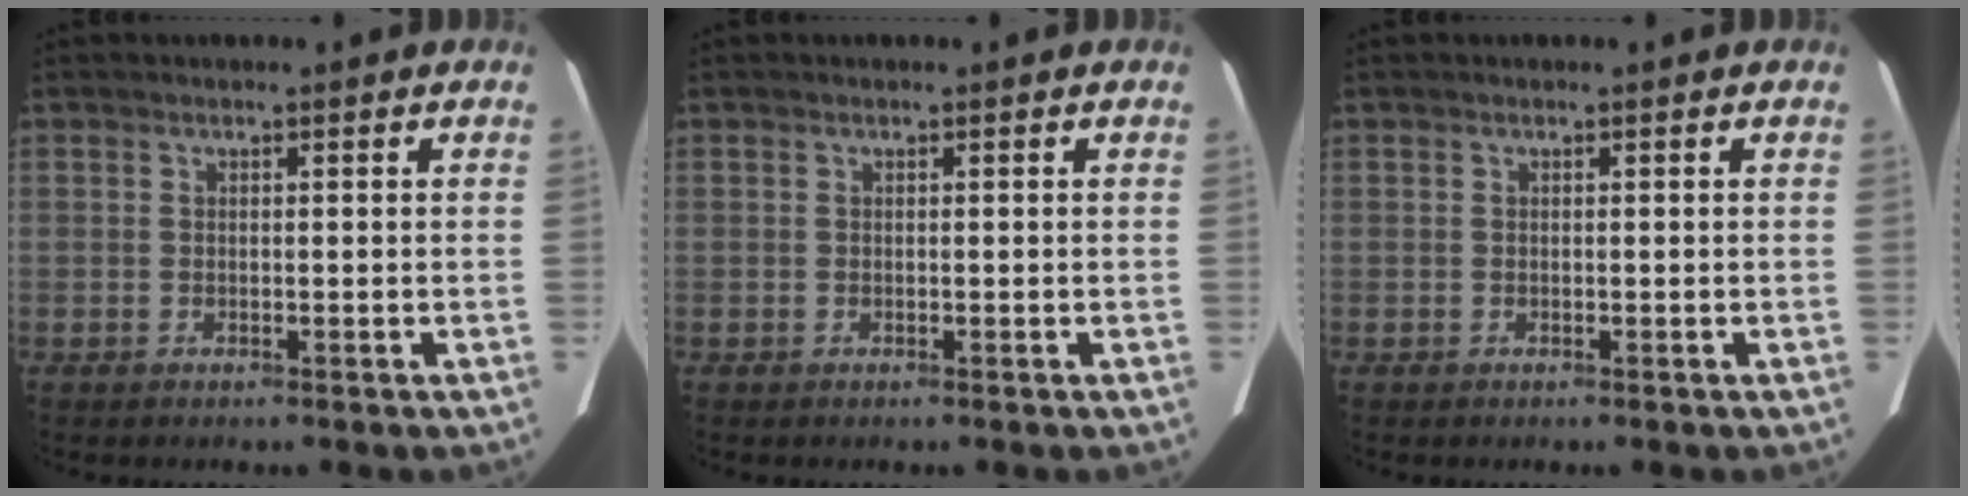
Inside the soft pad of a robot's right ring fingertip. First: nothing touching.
{"total": 0.0}
{"total": 0.0}